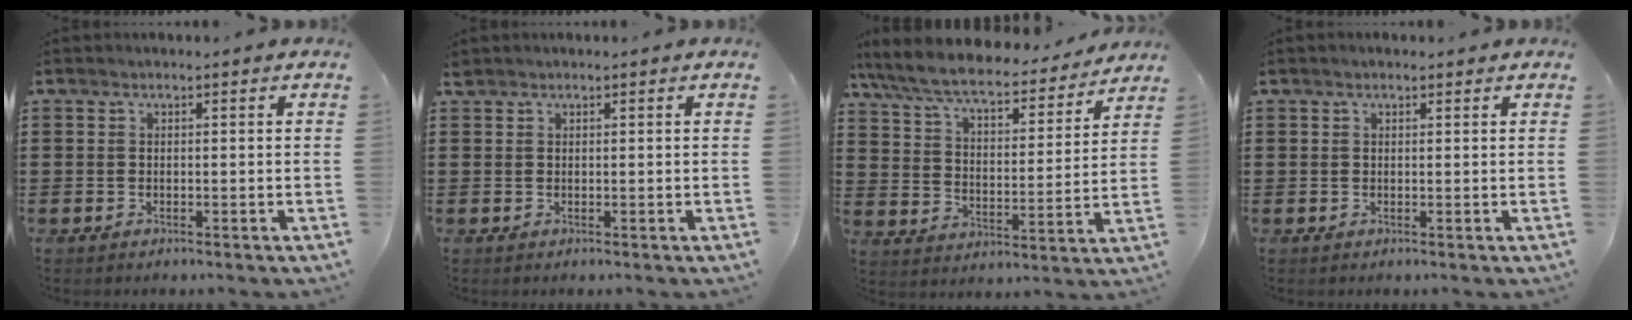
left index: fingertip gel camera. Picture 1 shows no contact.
{"total": 0.8, "force": [0.7, 0.3, 0.1], "torque": [-0.006, 0.002, 0.014]}
{"total": 7.9, "force": [7.0, 1.1, 3.5], "torque": [-0.098, -0.041, 0.119]}
{"total": 0.6, "force": [0.4, 0.2, 0.3], "torque": [-0.007, 0.002, 0.008]}